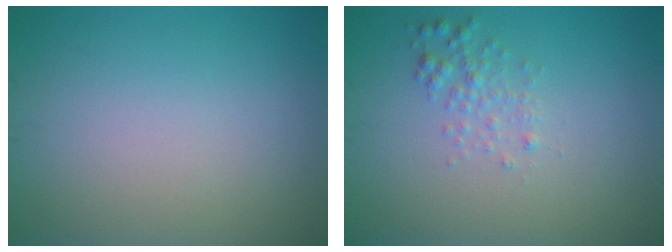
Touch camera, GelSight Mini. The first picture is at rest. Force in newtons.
{"total": 1.5, "press": 1.5, "slide": 0.1}